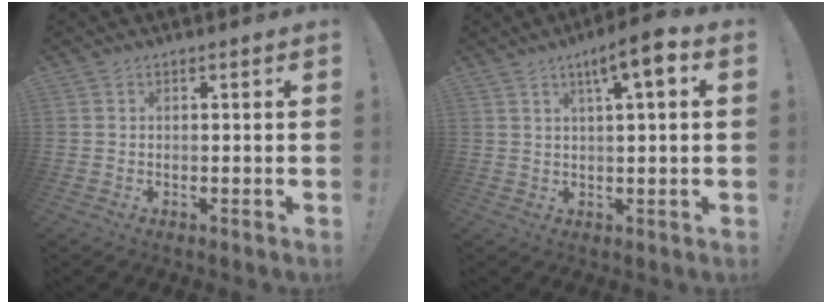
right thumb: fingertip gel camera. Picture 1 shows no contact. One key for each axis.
{"total": 7.7, "fx": 2.9, "fy": 0.9, "fz": 7.1, "tx": -0.100, "ty": -0.014, "tz": 0.040}